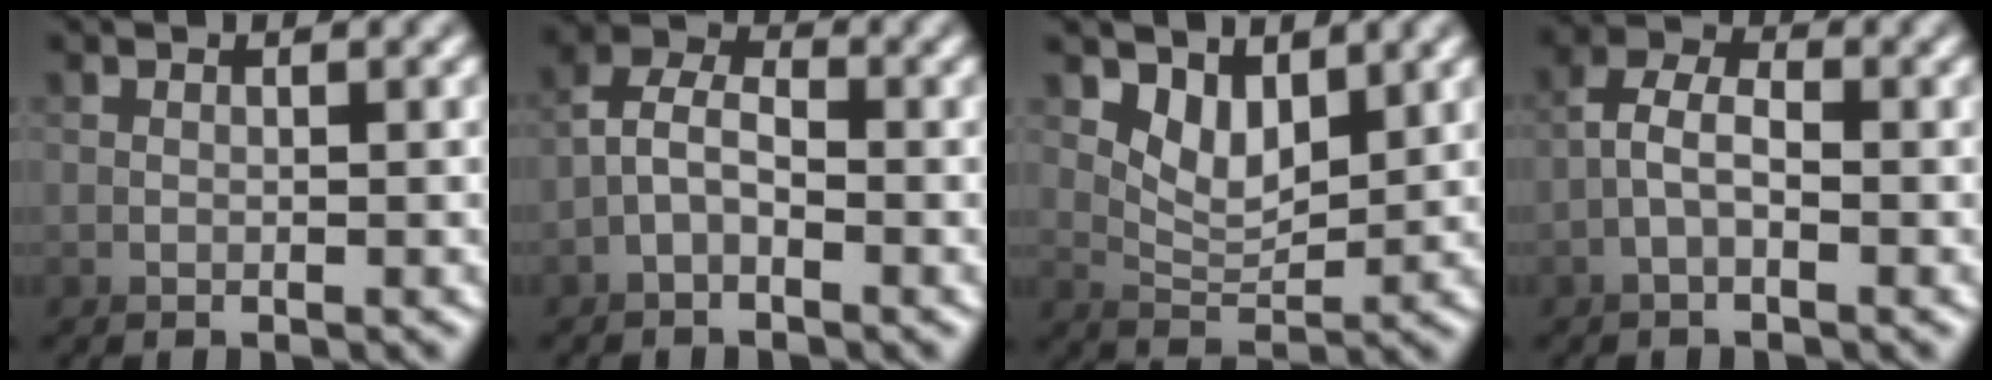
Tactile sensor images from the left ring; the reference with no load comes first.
{"total": 4.2, "force": [-2.7, 3.2, -0.7], "torque": [-0.024, -0.005, -0.057]}
{"total": 5.3, "force": [4.4, -1.1, -2.7], "torque": [0.008, 0.025, 0.052]}
{"total": 3.3, "force": [-2.3, 2.3, 0.0], "torque": [-0.045, -0.005, -0.048]}